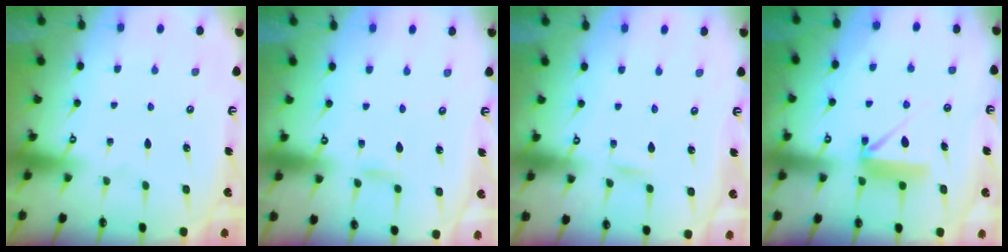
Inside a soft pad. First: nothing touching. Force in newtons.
{"total": 2.7, "press": 2.7, "slide": 0.2}
{"total": 1.8, "press": 1.8, "slide": 0.2}
{"total": 8.7, "press": 8.7, "slide": 0.5}